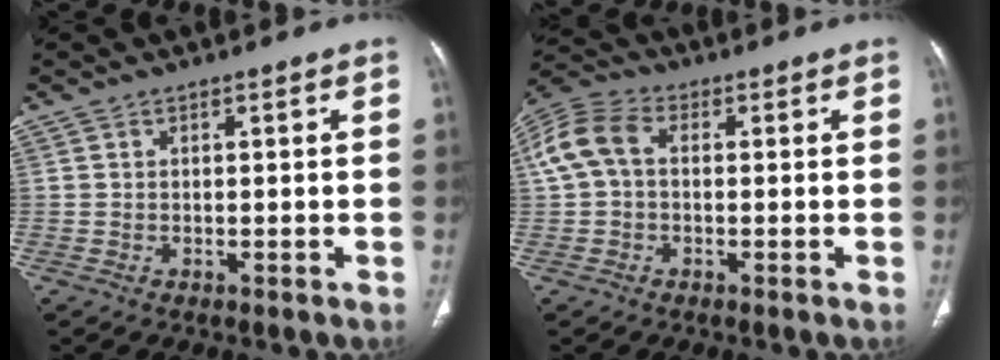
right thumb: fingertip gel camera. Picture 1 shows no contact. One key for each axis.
{"total": 8.6, "fx": 0.8, "fy": 5.9, "fz": 6.2, "tx": -0.134, "ty": 0.030, "tz": 0.007}